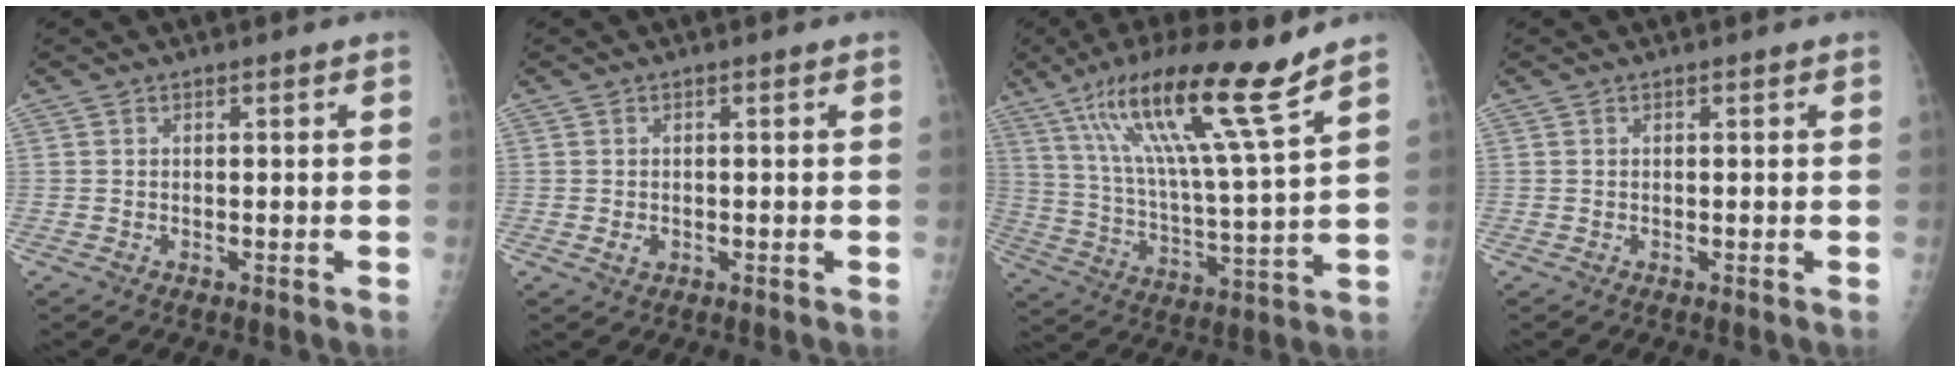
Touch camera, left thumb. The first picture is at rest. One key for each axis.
{"total": 1.4, "fx": -0.4, "fy": 1.1, "fz": 0.9, "tx": -0.011, "ty": -0.001, "tz": -0.004}
{"total": 19.7, "fx": 12.5, "fy": 1.0, "fz": 15.2, "tx": -0.257, "ty": -0.050, "tz": 0.220}
{"total": 0.0}